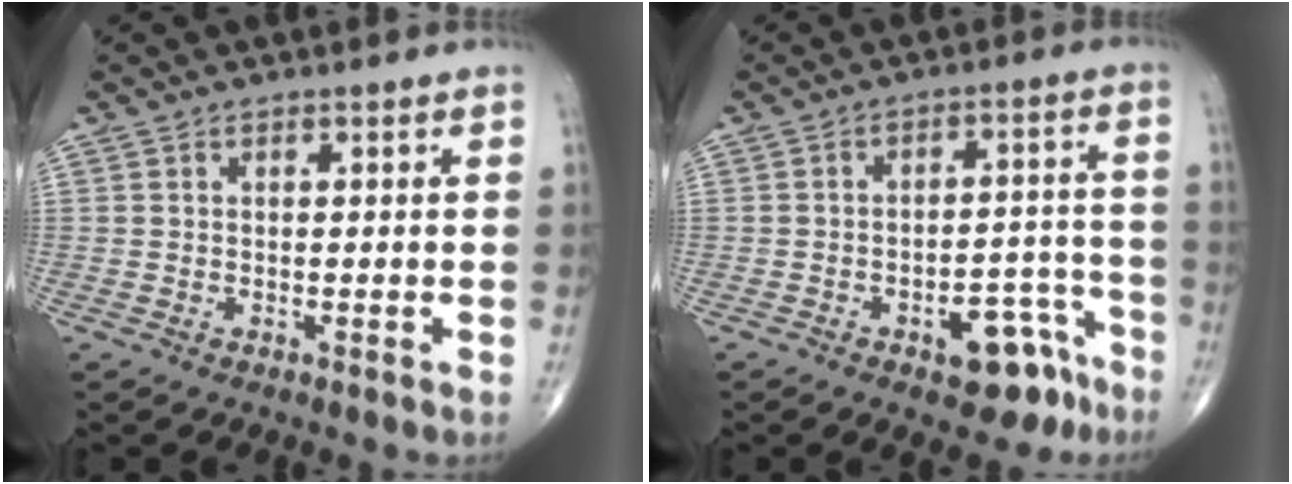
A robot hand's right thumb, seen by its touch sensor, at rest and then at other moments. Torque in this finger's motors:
{"motor_torque": [2.60, 2.47, 0.72, -0.97, 0.16]}